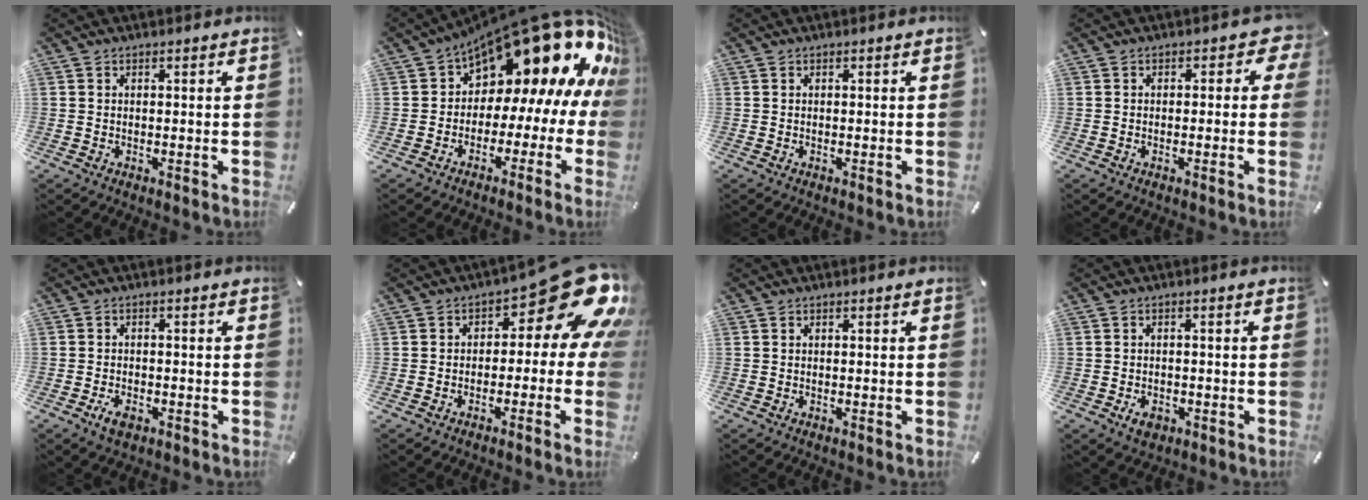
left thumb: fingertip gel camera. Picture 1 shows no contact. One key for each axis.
{"total": 21.9, "fx": 12.4, "fy": 11.1, "fz": 14.2, "tx": -0.200, "ty": -0.102, "tz": 0.217}
{"total": 0.0}
{"total": 3.9, "fx": 0.1, "fy": 2.5, "fz": 3.0, "tx": -0.042, "ty": 0.008, "tz": -0.003}
{"total": 3.1, "fx": -1.7, "fy": 1.8, "fz": 1.9, "tx": -0.045, "ty": 0.003, "tz": -0.033}
{"total": 17.0, "fx": 6.9, "fy": 7.7, "fz": 13.4, "tx": -0.160, "ty": -0.049, "tz": 0.116}
{"total": 0.0}
{"total": 3.2, "fx": -1.5, "fy": 2.2, "fz": 1.7, "tx": -0.037, "ty": 0.006, "tz": -0.029}